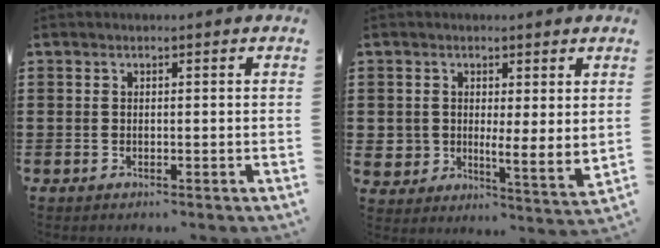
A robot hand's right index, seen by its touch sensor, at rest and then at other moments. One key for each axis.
{"total": 3.9, "fx": 2.7, "fy": 2.6, "fz": 1.0, "tx": -0.023, "ty": -0.014, "tz": 0.048}